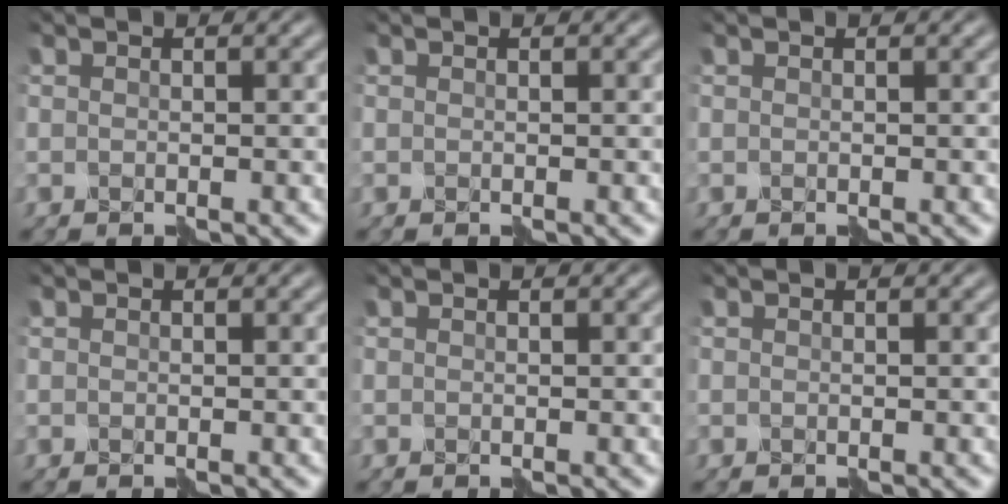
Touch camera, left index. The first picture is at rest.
{"total": 0.0}
{"total": 0.0}
{"total": 0.0}
{"total": 0.0}
{"total": 0.0}